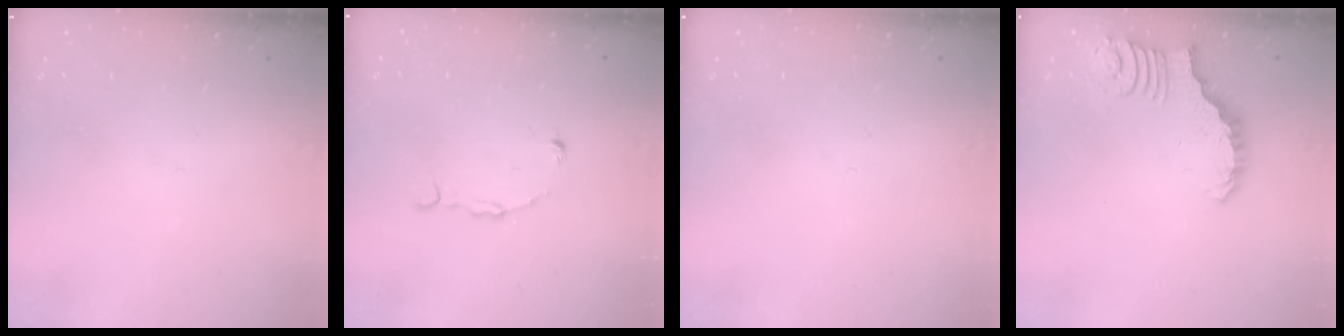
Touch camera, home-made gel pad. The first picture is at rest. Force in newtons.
{"total": 2.8, "press": 2.8, "slide": 0.2}
{"total": 0.0}
{"total": 2.7, "press": 2.7, "slide": 0.5}